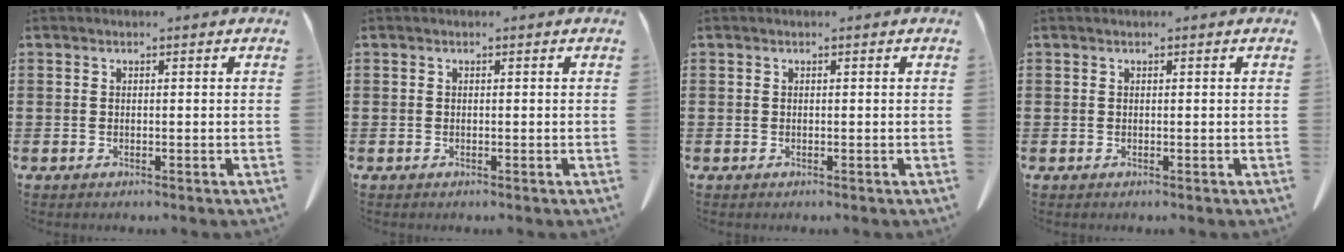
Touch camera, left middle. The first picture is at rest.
{"total": 0.0}
{"total": 0.0}
{"total": 0.0}